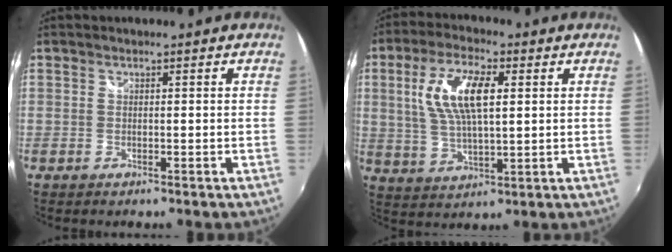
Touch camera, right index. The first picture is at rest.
{"total": 11.8, "force": [2.8, 4.7, 10.4], "torque": [-0.206, 0.011, 0.058]}